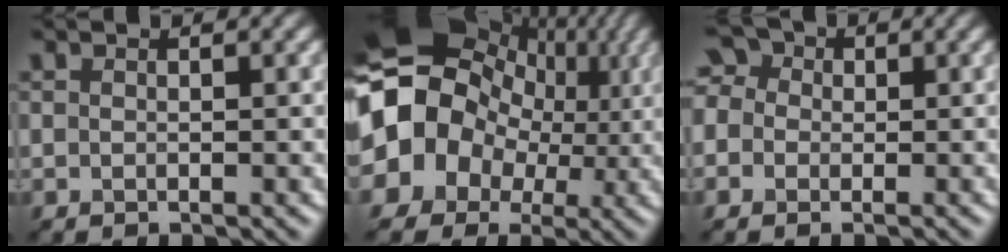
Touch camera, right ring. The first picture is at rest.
{"total": 15.7, "force": [2.2, 13.6, 7.6], "torque": [-0.174, 0.023, 0.046]}
{"total": 3.7, "force": [-0.2, 3.3, 1.5], "torque": [-0.052, 0.029, -0.008]}